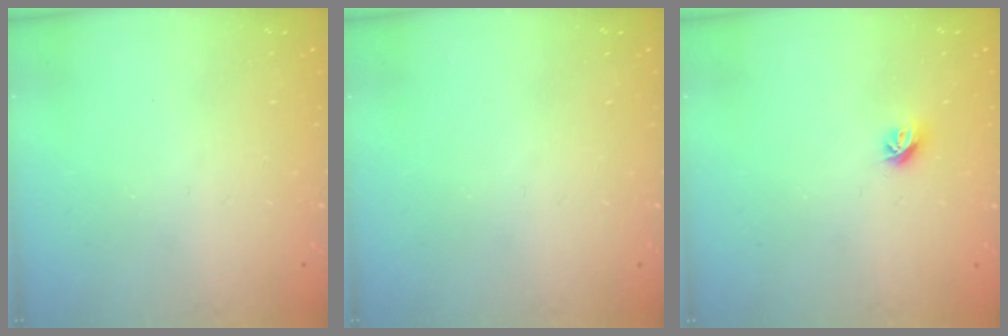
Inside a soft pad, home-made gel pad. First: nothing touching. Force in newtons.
{"total": 0.0}
{"total": 6.5, "press": 6.5, "slide": 0.7}